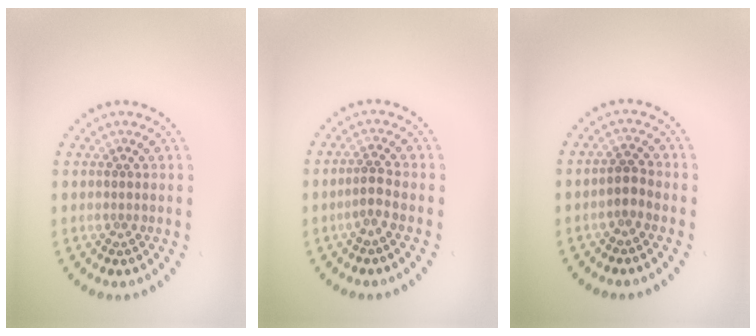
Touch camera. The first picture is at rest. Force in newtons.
{"total": 1.6, "press": 1.2, "slide": 1.0}
{"total": 1.5, "press": 1.3, "slide": 0.8}